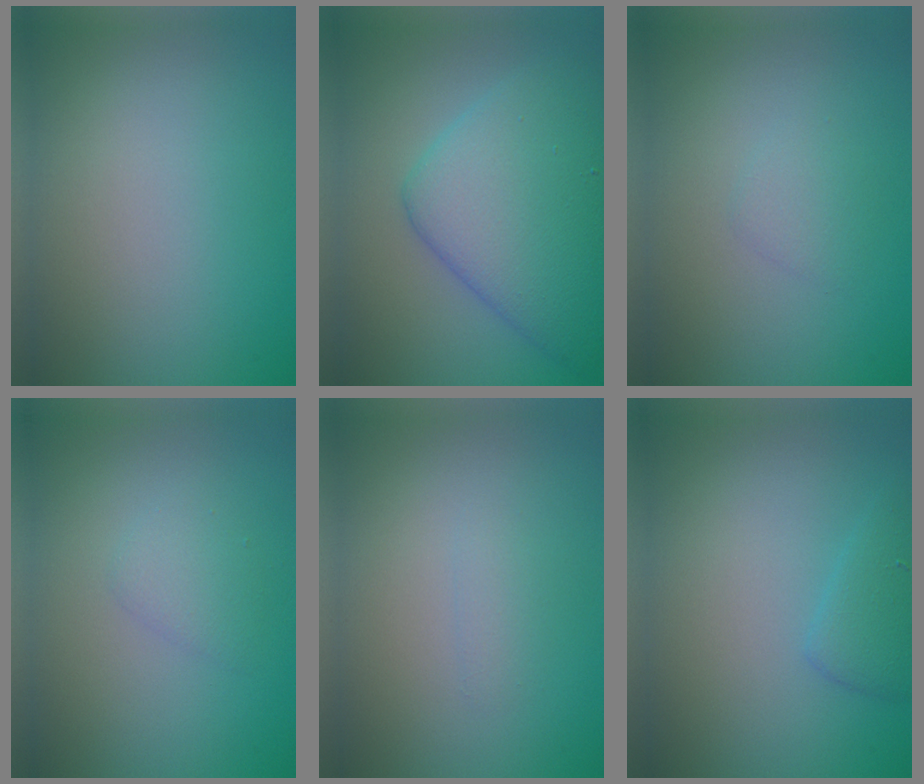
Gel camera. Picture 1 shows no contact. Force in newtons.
{"total": 8.4, "press": 8.4, "slide": 0.2}
{"total": 1.1, "press": 1.1, "slide": 0.0}
{"total": 1.4, "press": 1.4, "slide": 0.0}
{"total": 0.8, "press": 0.8, "slide": 0.0}
{"total": 2.0, "press": 2.0, "slide": 0.2}